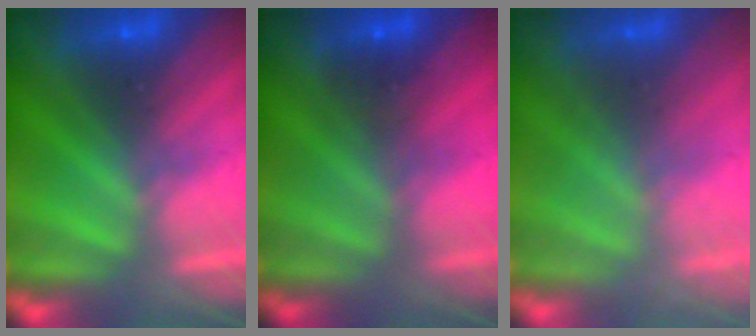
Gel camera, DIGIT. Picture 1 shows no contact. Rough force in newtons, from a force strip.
{"total": 1.2}
{"total": 2.3}